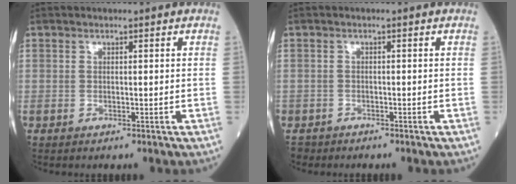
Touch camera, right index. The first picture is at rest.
{"total": 1.6, "force": [-1.3, 0.9, -0.3], "torque": [0.000, 0.000, -0.027]}